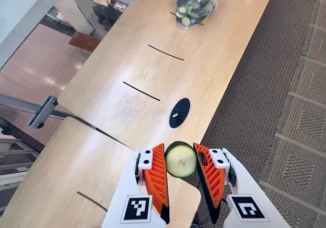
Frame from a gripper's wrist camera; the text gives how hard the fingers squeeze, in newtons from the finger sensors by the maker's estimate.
{"total": 8.4, "left": 8.3, "right": 8.5}